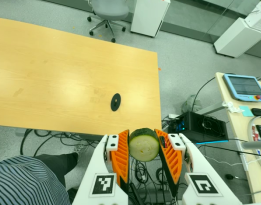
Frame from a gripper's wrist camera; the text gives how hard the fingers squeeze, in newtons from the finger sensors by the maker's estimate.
{"total": 13.0, "left": 12.6, "right": 13.5}